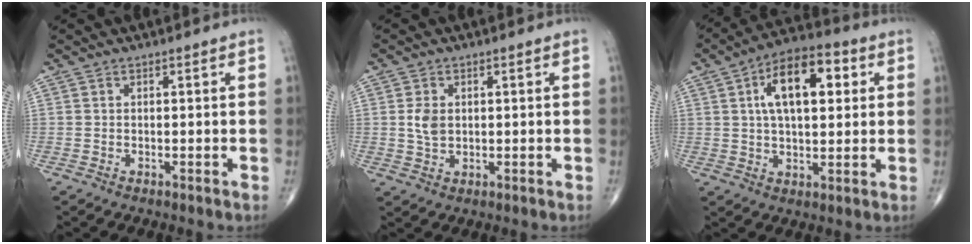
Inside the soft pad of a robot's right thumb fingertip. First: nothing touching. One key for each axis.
{"total": 3.7, "fx": 0.5, "fy": 2.6, "fz": 2.6, "tx": -0.044, "ty": -0.003, "tz": 0.013}
{"total": 14.4, "fx": 3.9, "fy": 7.2, "fz": 11.8, "tx": -0.174, "ty": 0.013, "tz": 0.059}